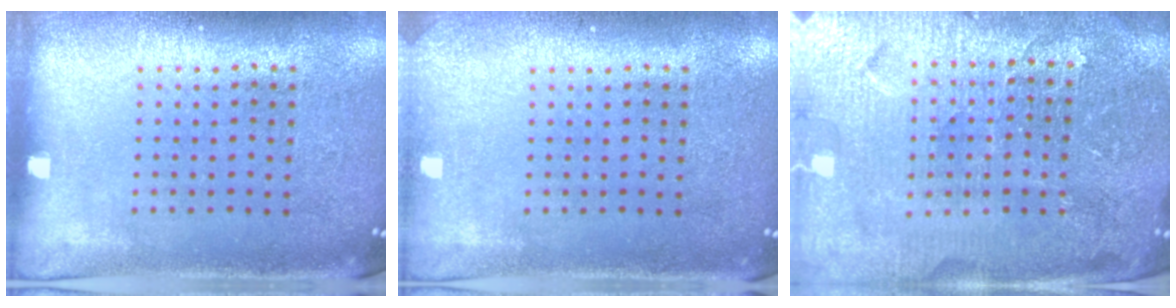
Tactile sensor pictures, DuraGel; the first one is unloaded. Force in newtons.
{"total": 1.0, "press": 1.0, "slide": 0.1}
{"total": 4.8, "press": 4.5, "slide": 1.6}